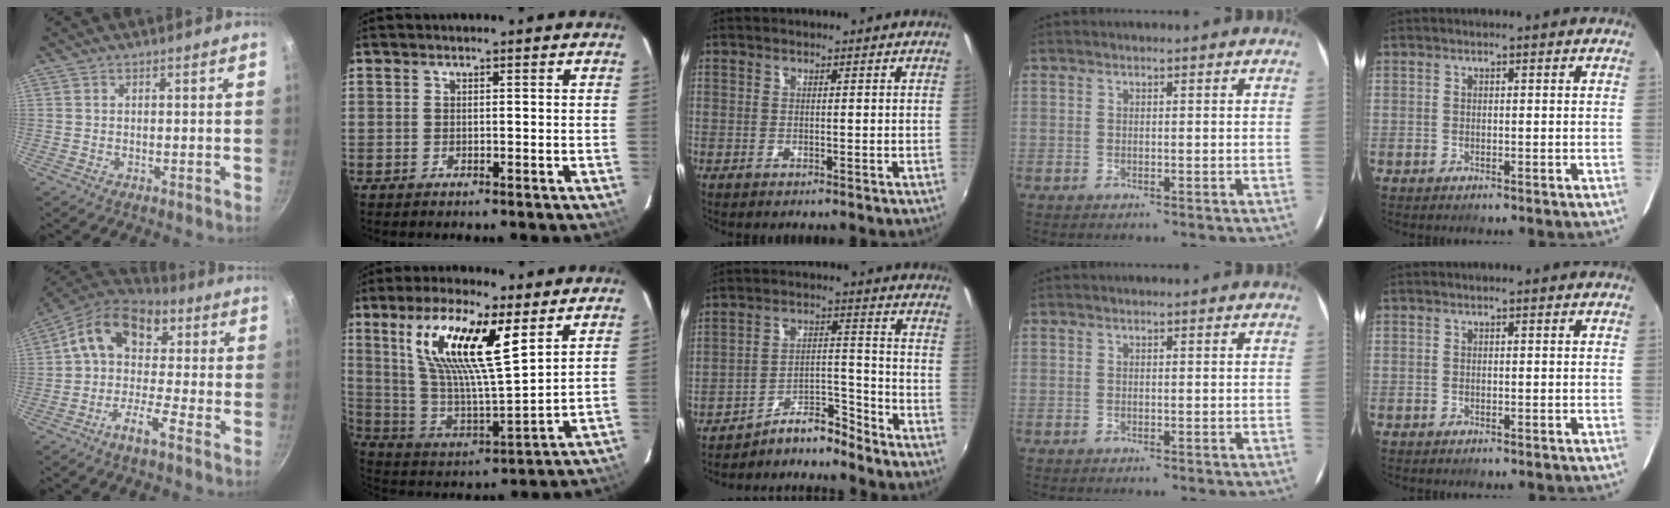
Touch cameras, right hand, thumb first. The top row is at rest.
{"thumb": {"total": 12.9, "force": [-0.5, 8.0, 10.1], "torque": [-0.154, 0.044, -0.033]}, "index": {"total": 18.9, "force": [8.9, 5.0, 16.0], "torque": [-0.301, 0.004, 0.172]}, "middle": {"total": 6.4, "force": [-6.3, 0.4, 0.6], "torque": [-0.011, 0.029, -0.113]}}